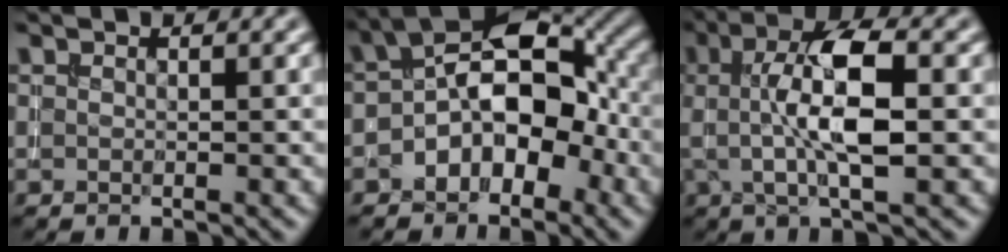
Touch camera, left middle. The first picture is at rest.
{"total": 7.3, "force": [-1.8, 4.3, 5.6], "torque": [-0.068, 0.024, -0.041]}
{"total": 7.1, "force": [0.6, 2.0, 6.8], "torque": [-0.114, 0.009, 0.005]}